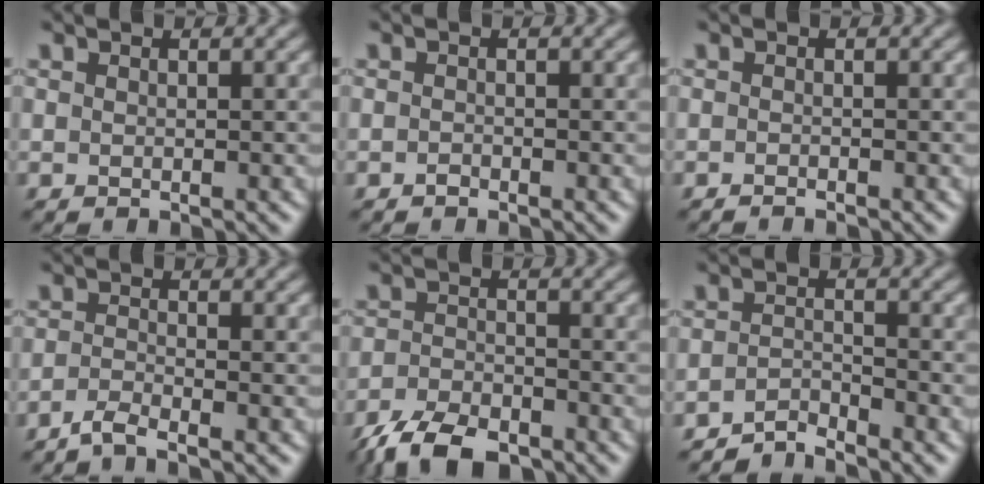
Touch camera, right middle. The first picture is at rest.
{"total": 0.5, "force": [-0.4, 0.2, 0.2], "torque": [-0.003, -0.001, -0.008]}
{"total": 0.6, "force": [-0.5, 0.0, 0.2], "torque": [-0.002, 0.000, -0.011]}
{"total": 1.9, "force": [-1.5, 0.2, 1.1], "torque": [-0.024, -0.003, -0.041]}
{"total": 6.2, "force": [-4.8, 2.3, 3.0], "torque": [-0.052, -0.007, -0.096]}
{"total": 2.1, "force": [-2.1, 0.1, 0.4], "torque": [-0.006, 0.006, -0.046]}